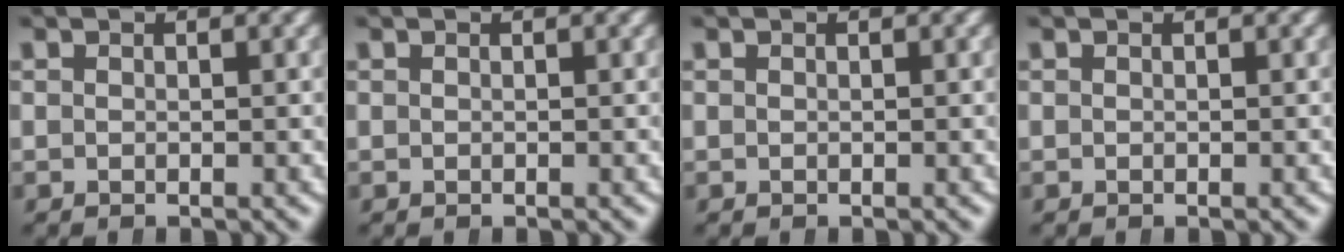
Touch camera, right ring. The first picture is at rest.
{"total": 0.0}
{"total": 0.0}
{"total": 0.0}